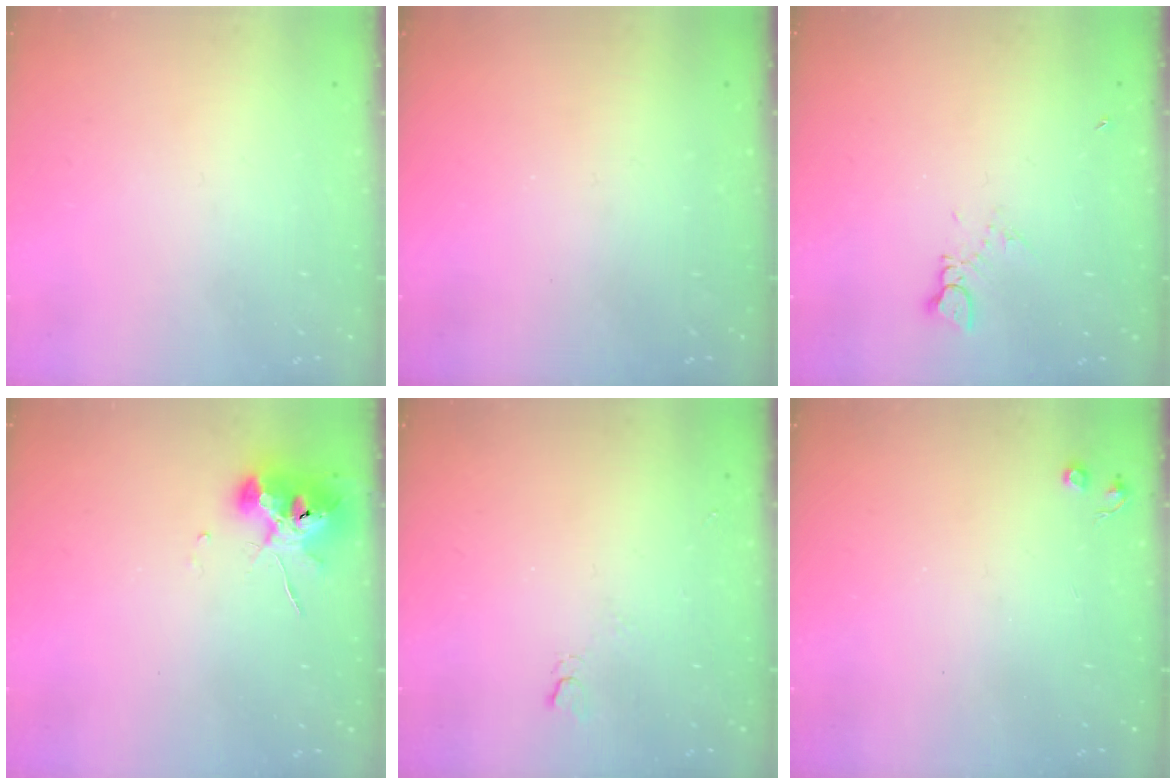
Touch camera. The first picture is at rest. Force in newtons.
{"total": 0.0}
{"total": 2.4, "press": 2.3, "slide": 0.3}
{"total": 10.7, "press": 10.6, "slide": 1.3}
{"total": 2.7, "press": 2.6, "slide": 0.5}
{"total": 3.8, "press": 3.8, "slide": 0.7}